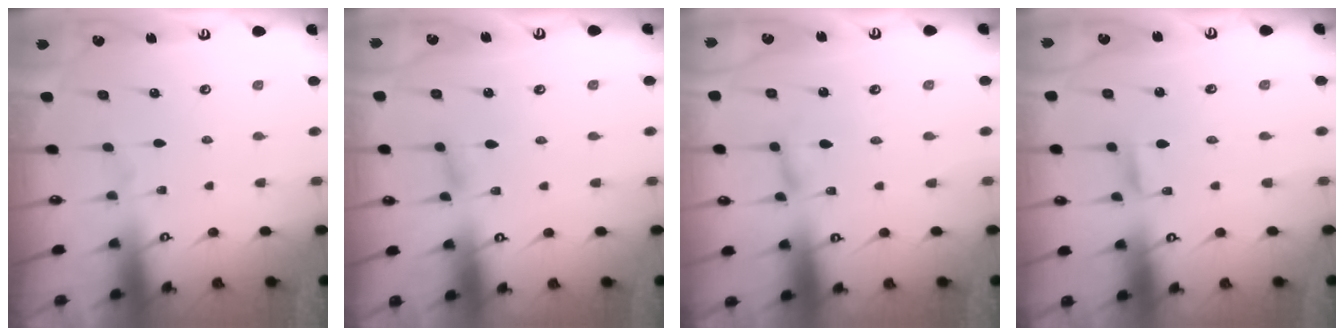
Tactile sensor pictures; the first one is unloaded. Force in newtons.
{"total": 3.7, "press": 3.6, "slide": 0.5}
{"total": 2.6, "press": 2.6, "slide": 0.1}
{"total": 1.8, "press": 1.8, "slide": 0.3}